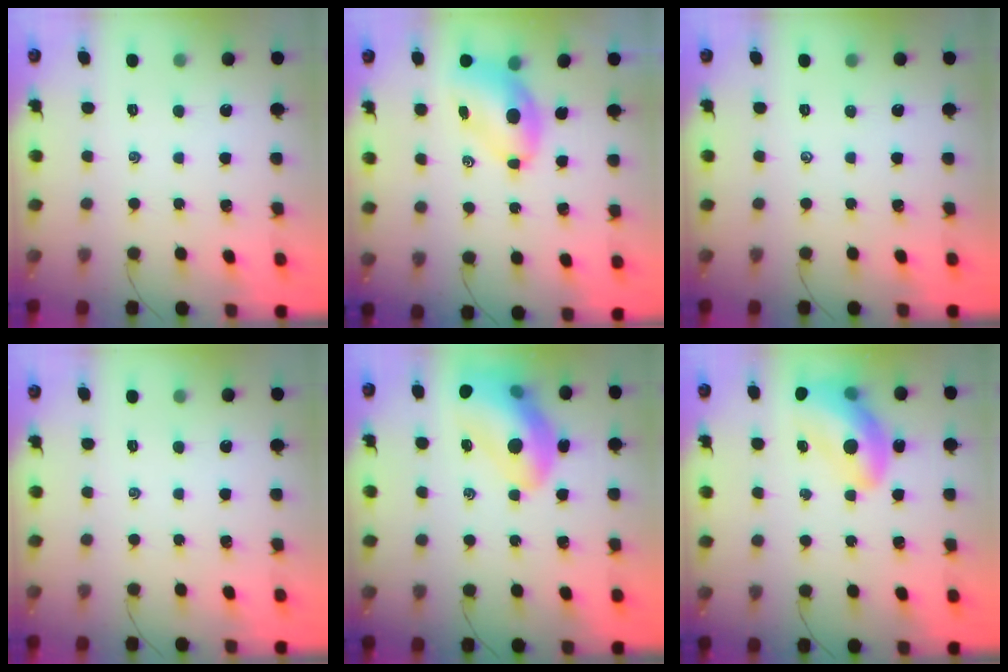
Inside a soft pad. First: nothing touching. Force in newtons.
{"total": 6.8, "press": 6.5, "slide": 1.7}
{"total": 0.0}
{"total": 0.0}
{"total": 17.1, "press": 16.8, "slide": 3.2}
{"total": 15.5, "press": 14.9, "slide": 4.4}